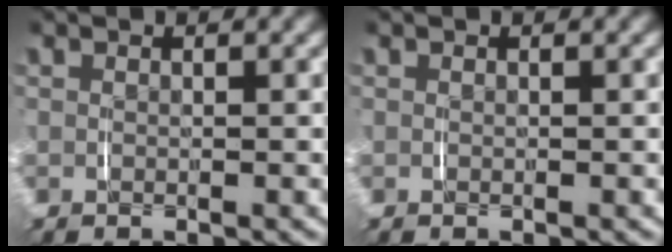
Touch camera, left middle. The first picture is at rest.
{"total": 0.0}